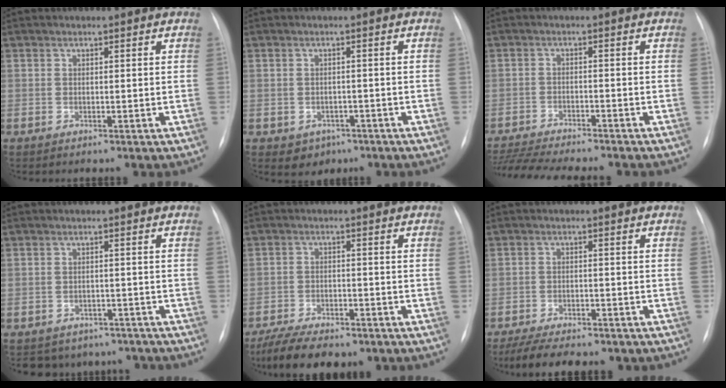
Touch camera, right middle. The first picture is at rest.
{"total": 2.9, "force": [-1.3, 2.4, 0.8], "torque": [-0.009, 0.006, -0.007]}
{"total": 13.3, "force": [-12.0, 1.2, 5.7], "torque": [-0.095, -0.009, -0.179]}
{"total": 8.4, "force": [-7.2, 4.3, 0.4], "torque": [0.003, 0.017, -0.079]}
{"total": 10.6, "force": [-8.3, 3.7, 5.6], "torque": [-0.090, -0.009, -0.125]}
{"total": 12.2, "force": [-10.2, 3.5, 5.7], "torque": [-0.090, -0.003, -0.139]}